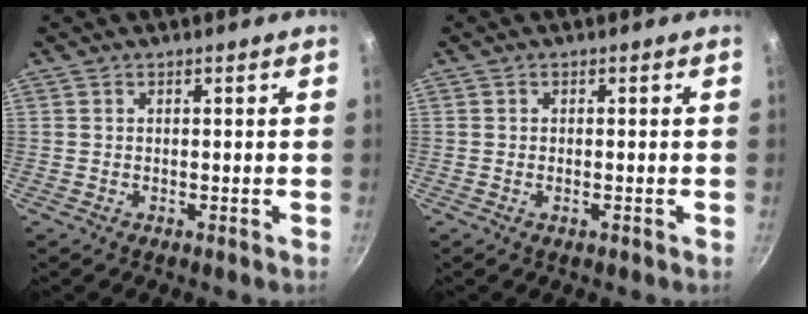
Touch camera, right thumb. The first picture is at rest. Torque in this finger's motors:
{"motor_torque": [-0.33, -0.07, -0.32, 0.26, -0.03]}